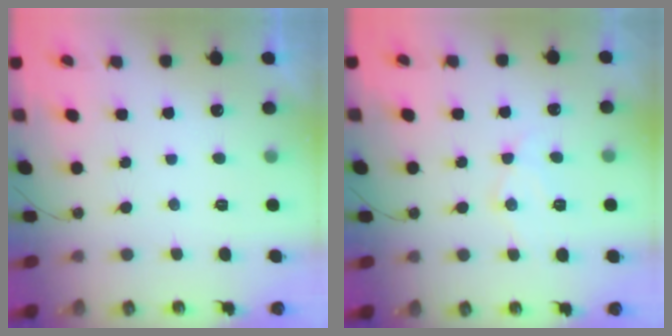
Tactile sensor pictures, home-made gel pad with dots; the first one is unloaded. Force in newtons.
{"total": 10.2, "press": 10.2, "slide": 0.8}